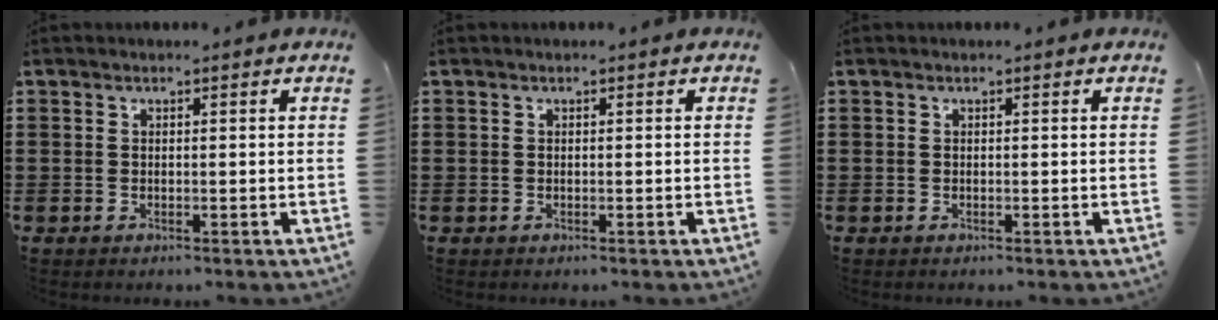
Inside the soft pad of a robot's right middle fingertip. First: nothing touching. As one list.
[{"total": 0.0}, {"total": 0.0}]